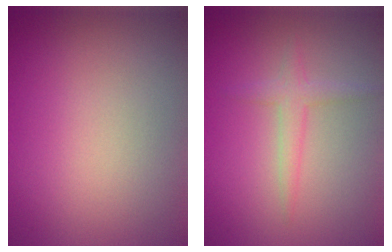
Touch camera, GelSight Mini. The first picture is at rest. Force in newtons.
{"total": 1.9, "press": 1.9, "slide": 0.1}